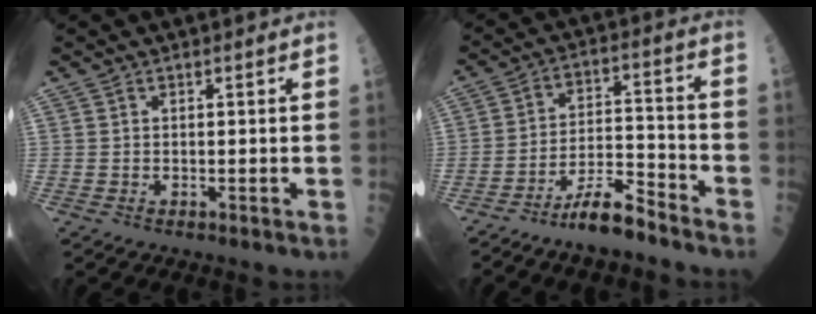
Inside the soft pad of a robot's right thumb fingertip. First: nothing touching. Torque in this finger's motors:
{"motor_torque": [2.64, 2.04, 0.81, -0.75, -0.01]}